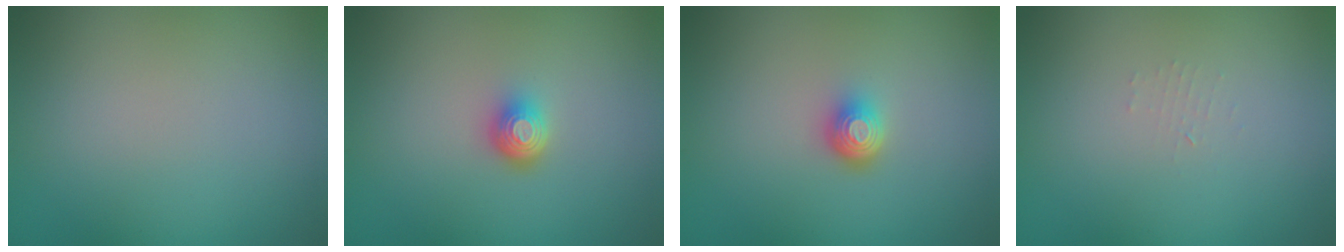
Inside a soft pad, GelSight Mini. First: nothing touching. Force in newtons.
{"total": 2.2, "press": 1.5, "slide": 1.6}
{"total": 2.2, "press": 1.5, "slide": 1.6}
{"total": 0.7, "press": 0.7, "slide": 0.1}